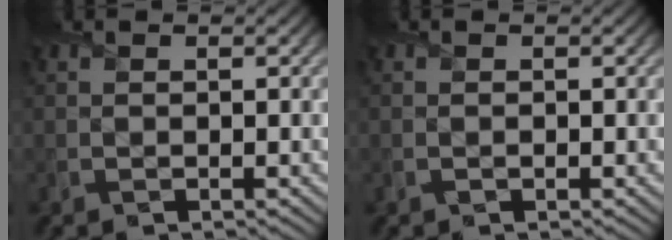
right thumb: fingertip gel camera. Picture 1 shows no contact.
{"total": 0.0}